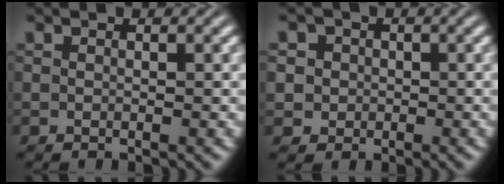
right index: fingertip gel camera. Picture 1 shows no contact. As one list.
[{"total": 5.4, "force": [0.1, 5.1, 1.9], "torque": [-0.045, -0.015, 0.000]}]